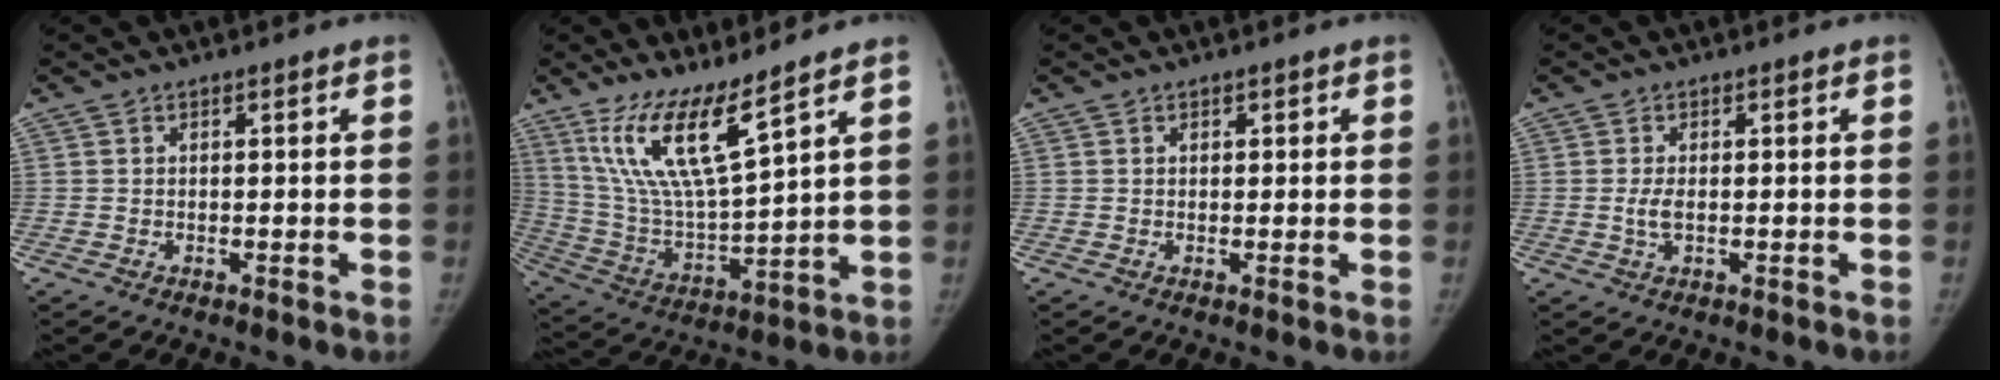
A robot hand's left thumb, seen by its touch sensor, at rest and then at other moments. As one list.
[{"total": 14.8, "force": [9.7, 2.2, 10.9], "torque": [-0.203, -0.063, 0.206]}, {"total": 0.8, "force": [0.4, 0.6, 0.3], "torque": [0.005, -0.001, 0.005]}, {"total": 2.3, "force": [-0.1, 1.0, 2.1], "torque": [-0.051, 0.000, 0.000]}]